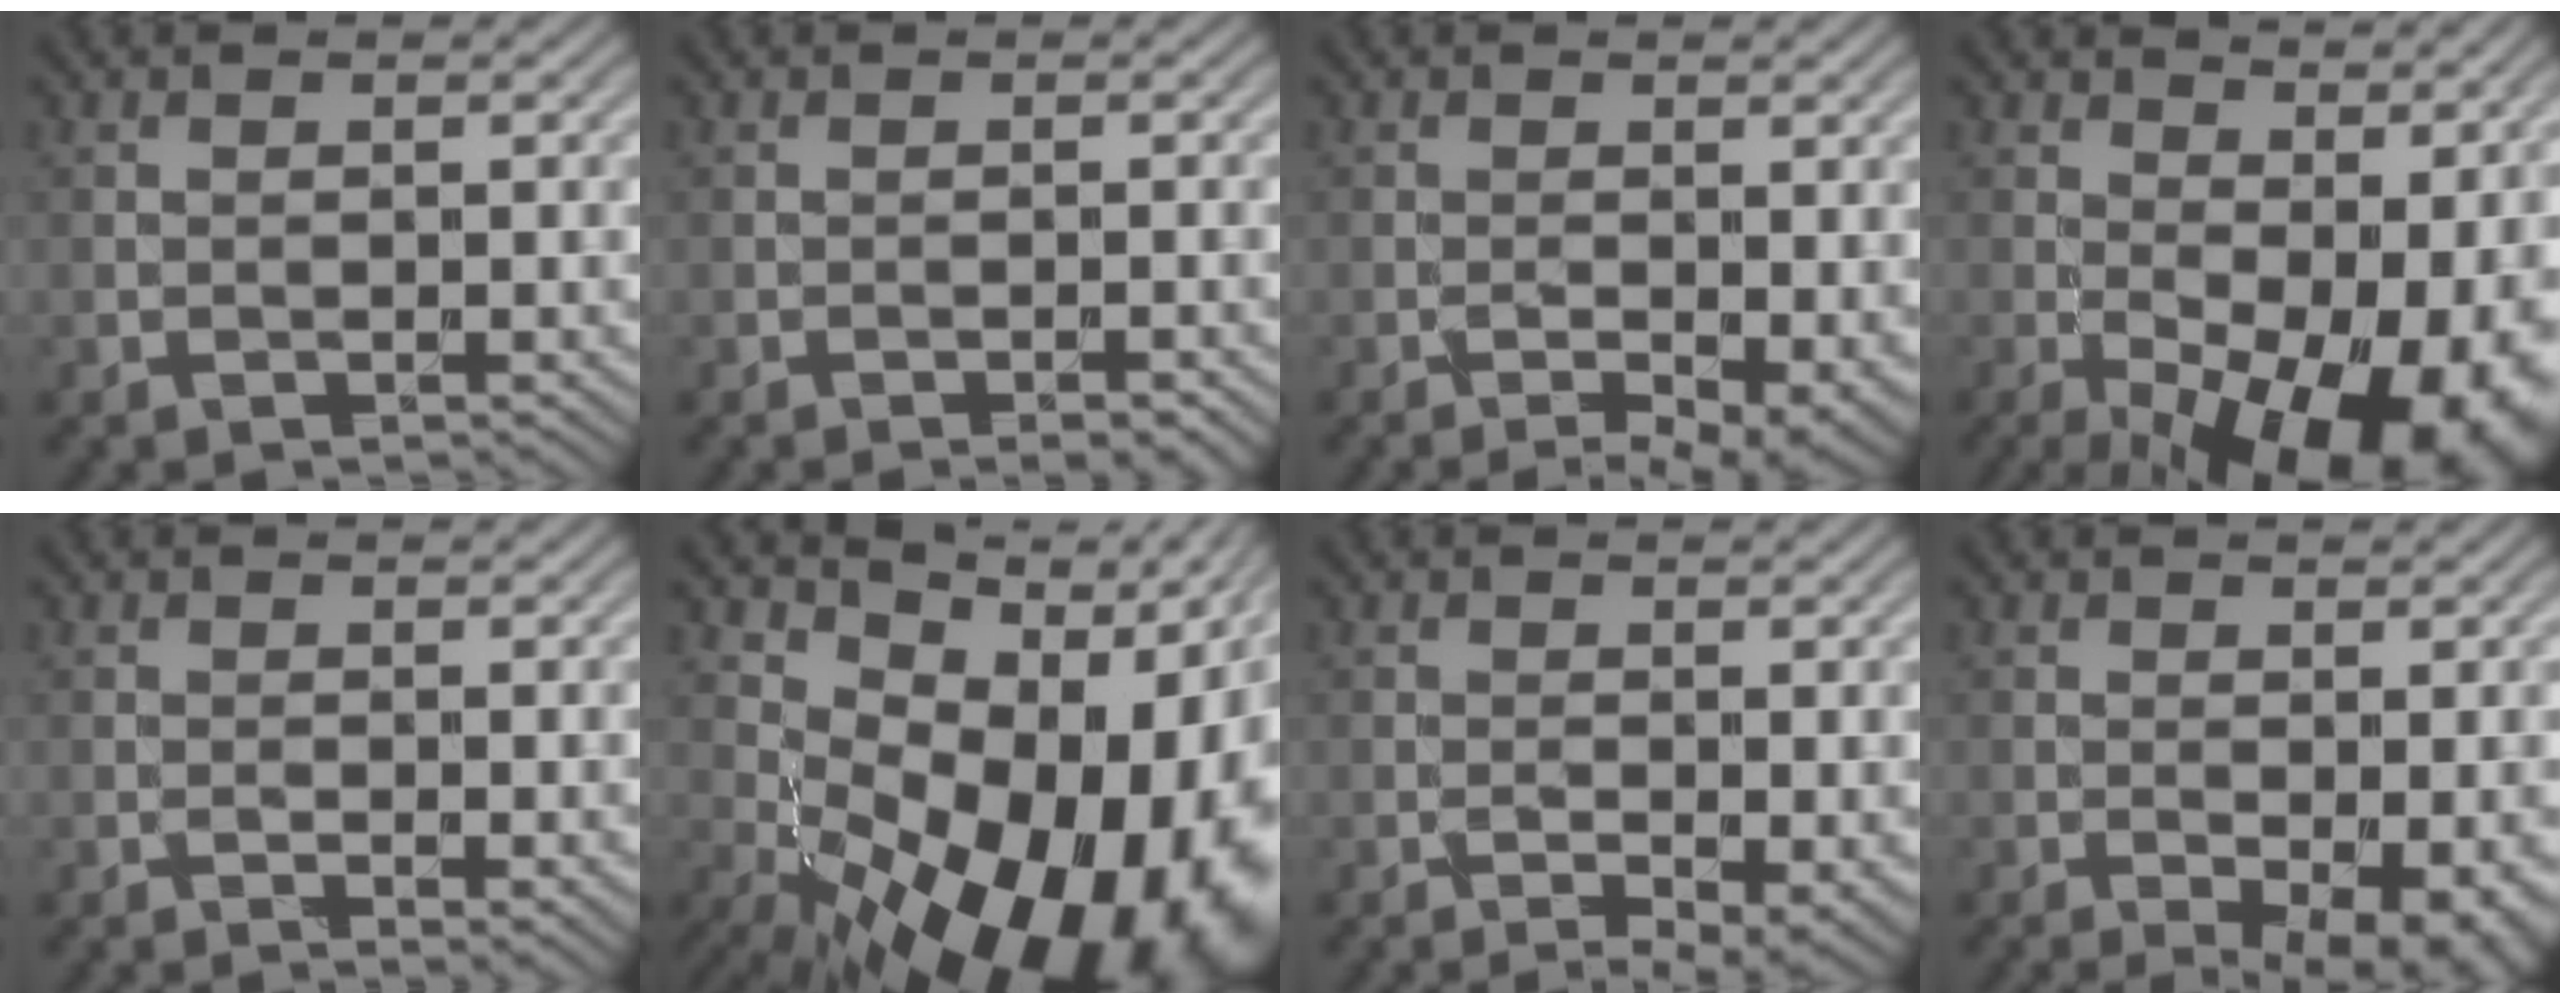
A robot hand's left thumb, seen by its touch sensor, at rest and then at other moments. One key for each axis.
{"total": 1.6, "fx": -1.1, "fy": 0.3, "fz": 1.1, "tx": -0.014, "ty": 0.002, "tz": -0.015}
{"total": 5.4, "fx": -2.0, "fy": 2.0, "fz": 4.6, "tx": -0.066, "ty": -0.012, "tz": -0.018}
{"total": 17.9, "fx": -2.3, "fy": 9.1, "fz": 15.2, "tx": -0.200, "ty": -0.019, "tz": 0.006}
{"total": 1.7, "fx": 0.0, "fy": 0.6, "fz": 1.5, "tx": -0.024, "ty": -0.007, "tz": 0.001}
{"total": 19.5, "fx": -3.1, "fy": 11.5, "fz": 15.4, "tx": -0.195, "ty": -0.025, "tz": -0.030}
{"total": 4.2, "fx": -1.3, "fy": 1.4, "fz": 3.8, "tx": -0.059, "ty": -0.011, "tz": -0.015}
{"total": 6.3, "fx": -2.3, "fy": 2.3, "fz": 5.4, "tx": -0.079, "ty": -0.014, "tz": -0.026}